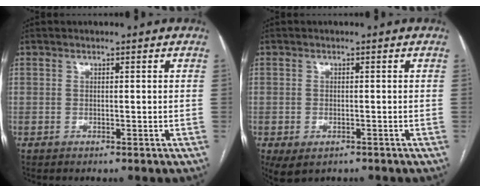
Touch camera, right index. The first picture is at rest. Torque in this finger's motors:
{"motor_torque": [0.17, -0.19, 0.01, 0.01]}